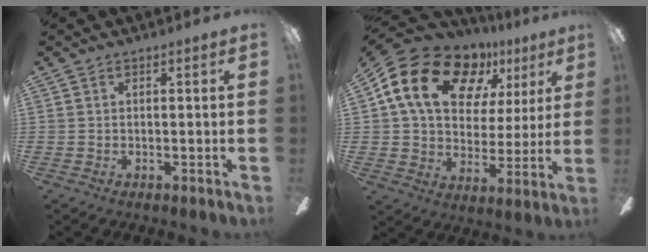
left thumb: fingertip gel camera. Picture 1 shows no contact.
{"total": 19.4, "force": [9.9, 12.7, 10.8], "torque": [-0.192, -0.036, 0.181]}